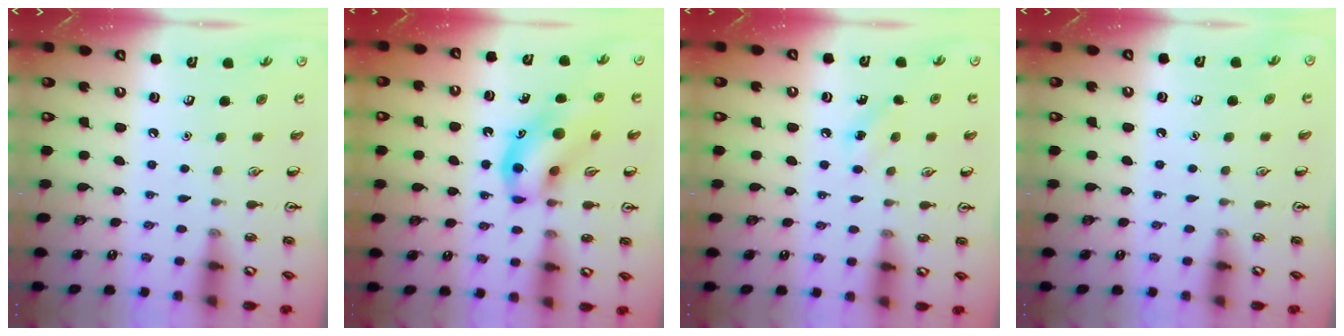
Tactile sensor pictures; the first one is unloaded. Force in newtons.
{"total": 13.1, "press": 12.8, "slide": 2.7}
{"total": 6.9, "press": 6.6, "slide": 2.1}
{"total": 0.0}